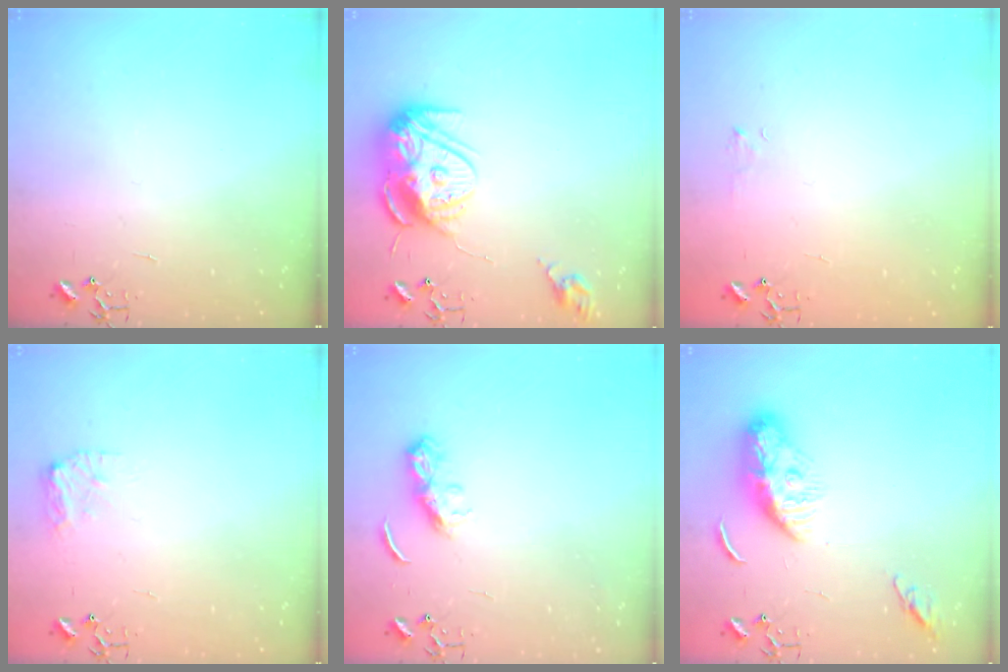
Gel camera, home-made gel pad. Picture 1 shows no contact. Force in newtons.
{"total": 14.9, "press": 14.8, "slide": 1.2}
{"total": 3.8, "press": 3.8, "slide": 0.5}
{"total": 7.9, "press": 7.9, "slide": 0.3}
{"total": 6.7, "press": 6.7, "slide": 0.6}
{"total": 10.8, "press": 10.7, "slide": 1.0}